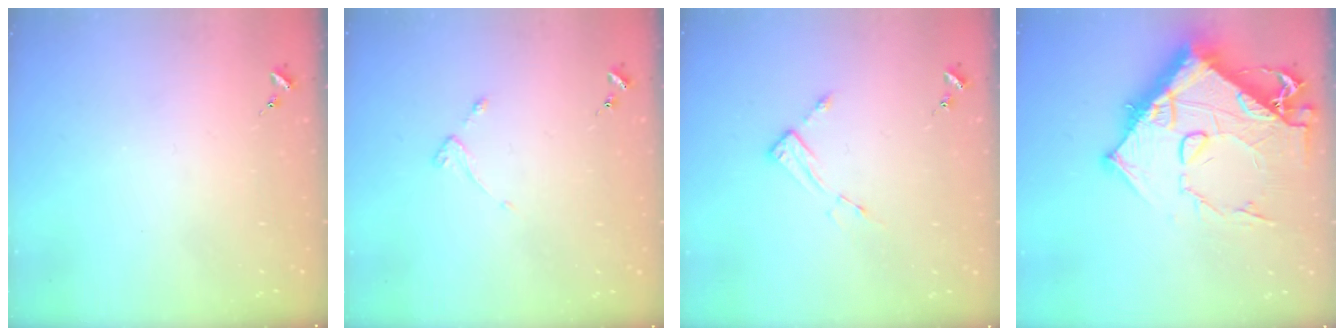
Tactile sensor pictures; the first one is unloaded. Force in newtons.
{"total": 2.6, "press": 2.6, "slide": 0.5}
{"total": 4.4, "press": 4.4, "slide": 0.2}
{"total": 19.8, "press": 19.7, "slide": 2.0}